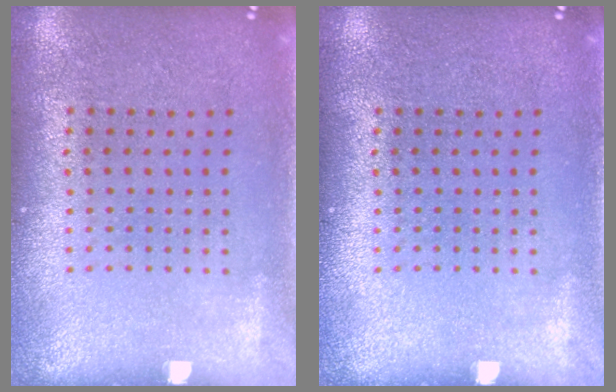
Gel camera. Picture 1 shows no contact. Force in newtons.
{"total": 0.0}